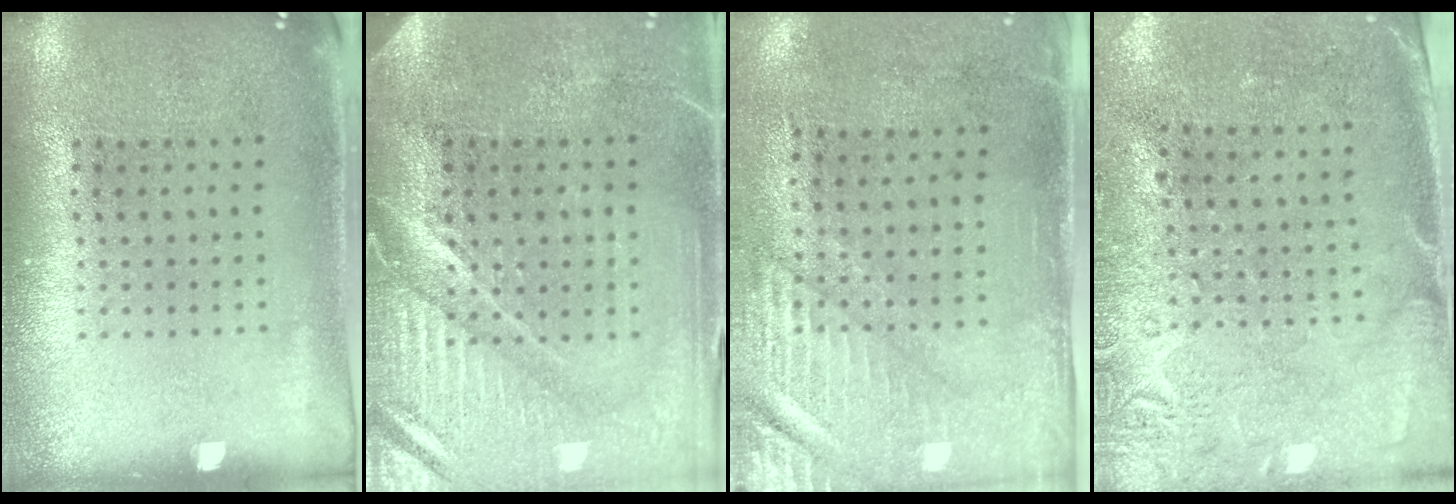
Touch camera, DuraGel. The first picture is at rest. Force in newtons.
{"total": 4.1, "press": 3.7, "slide": 1.7}
{"total": 2.9, "press": 2.5, "slide": 1.5}
{"total": 2.7, "press": 2.2, "slide": 1.5}